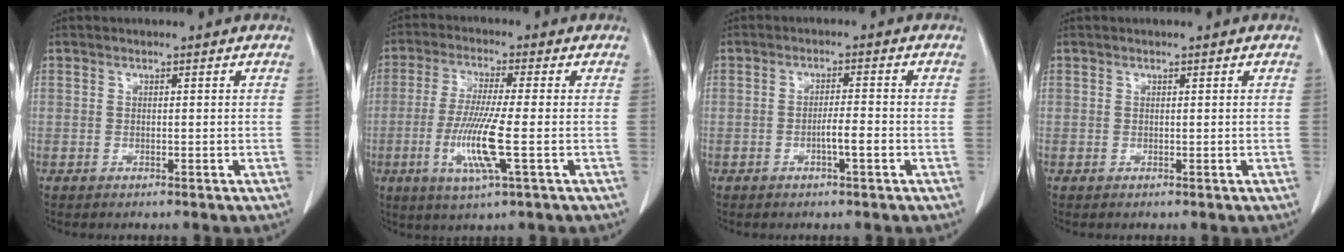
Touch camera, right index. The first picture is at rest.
{"total": 10.0, "force": [-2.5, 0.2, 9.6], "torque": [-0.198, -0.020, -0.052]}
{"total": 3.5, "force": [-1.2, 0.5, 3.2], "torque": [-0.056, 0.002, -0.019]}
{"total": 0.0}